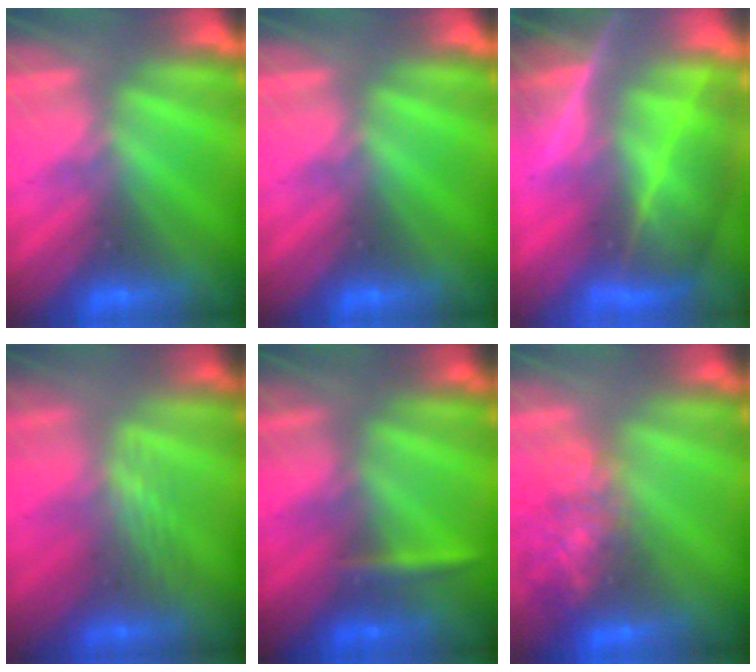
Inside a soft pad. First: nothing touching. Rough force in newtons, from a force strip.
{"total": 0.0}
{"total": 7.1}
{"total": 2.4}
{"total": 2.3}
{"total": 8.7}